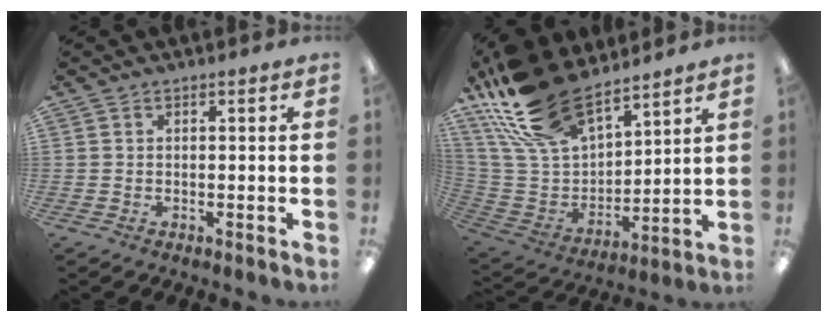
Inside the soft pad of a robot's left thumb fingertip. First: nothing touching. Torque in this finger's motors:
{"motor_torque": [2.18, 2.18, 1.49, -1.28, 0.22]}